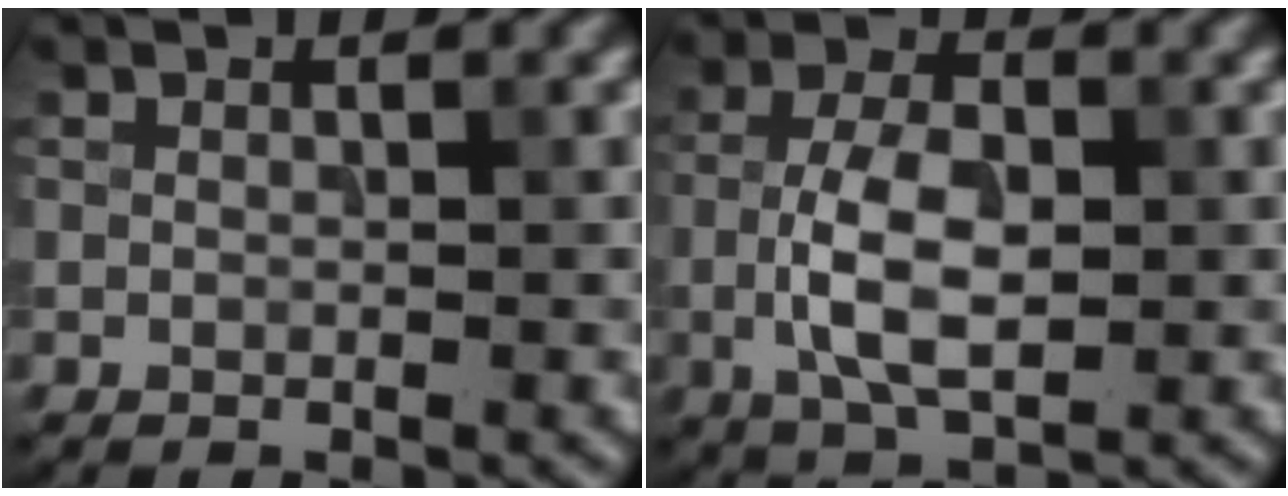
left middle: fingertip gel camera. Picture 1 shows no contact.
{"total": 5.8, "force": [-0.9, 2.8, 5.0], "torque": [-0.108, 0.000, -0.018]}